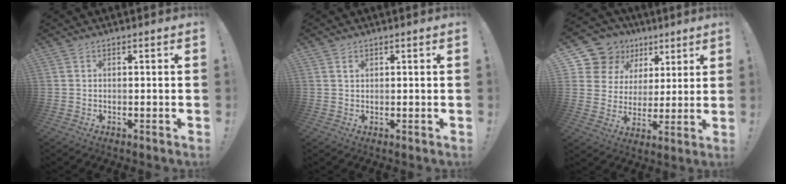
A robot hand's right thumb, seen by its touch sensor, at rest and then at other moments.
{"total": 1.7, "force": [0.9, 1.4, 0.5], "torque": [0.004, -0.007, 0.013]}
{"total": 13.9, "force": [7.6, 10.9, 4.0], "torque": [-0.069, -0.043, 0.160]}